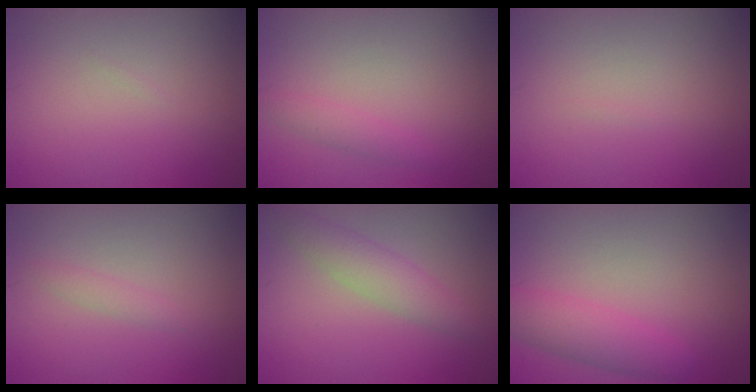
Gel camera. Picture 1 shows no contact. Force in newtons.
{"total": 1.3, "press": 1.3, "slide": 0.1}
{"total": 0.0}
{"total": 0.9, "press": 0.9, "slide": 0.1}
{"total": 2.9, "press": 2.9, "slide": 0.1}
{"total": 3.2, "press": 3.2, "slide": 0.1}